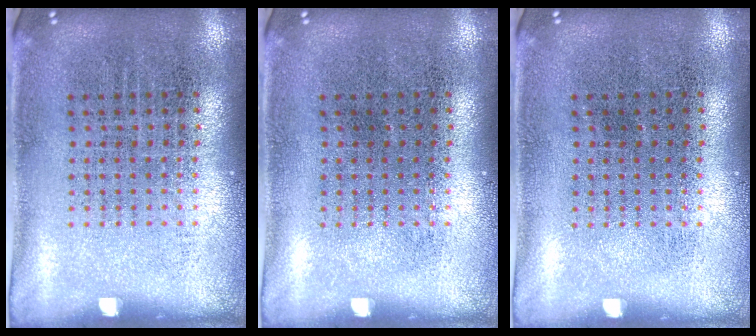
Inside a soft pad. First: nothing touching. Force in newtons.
{"total": 0.0}
{"total": 0.0}